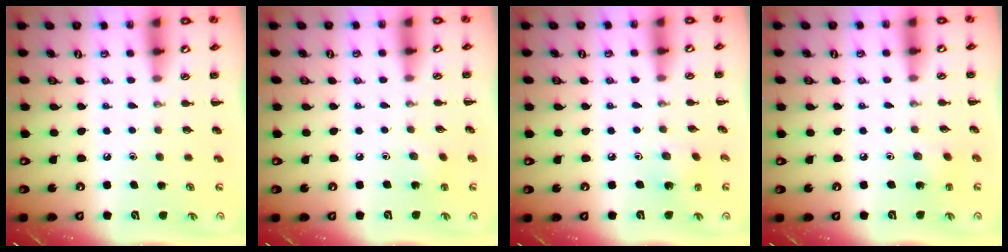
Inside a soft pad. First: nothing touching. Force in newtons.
{"total": 5.8, "press": 5.6, "slide": 1.6}
{"total": 2.1, "press": 1.9, "slide": 0.7}
{"total": 2.9, "press": 2.8, "slide": 0.9}